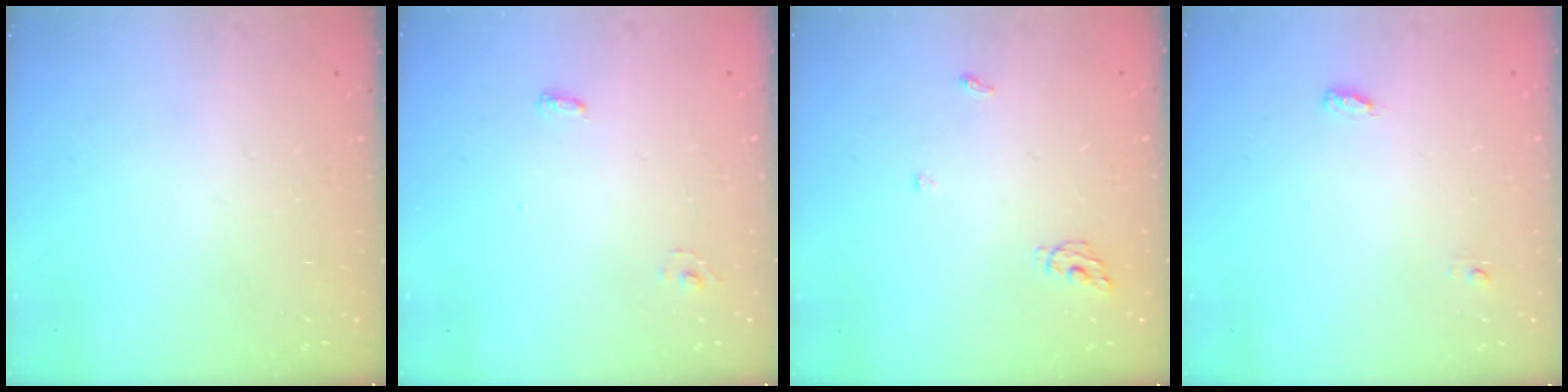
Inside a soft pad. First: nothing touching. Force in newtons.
{"total": 4.1, "press": 3.5, "slide": 2.2}
{"total": 4.6, "press": 4.6, "slide": 0.5}
{"total": 3.9, "press": 3.8, "slide": 1.0}